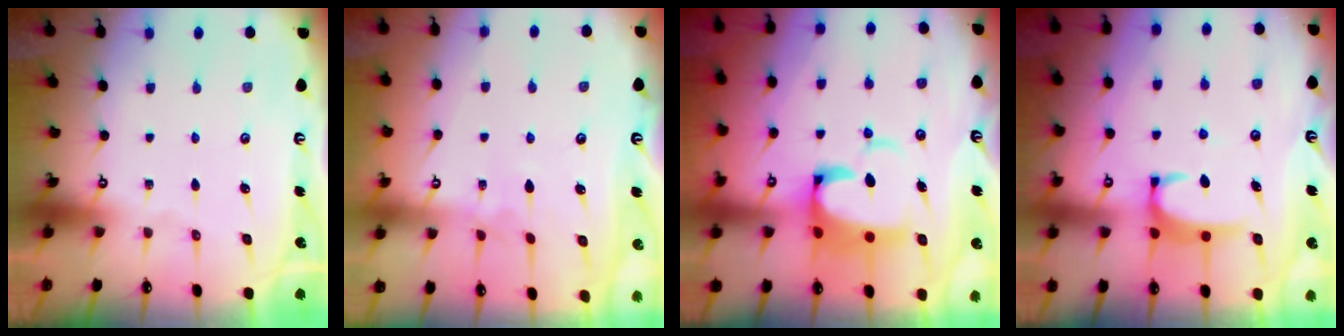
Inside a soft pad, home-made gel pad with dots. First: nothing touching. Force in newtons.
{"total": 2.4, "press": 2.4, "slide": 0.3}
{"total": 7.8, "press": 7.6, "slide": 1.5}
{"total": 2.7, "press": 2.7, "slide": 0.3}